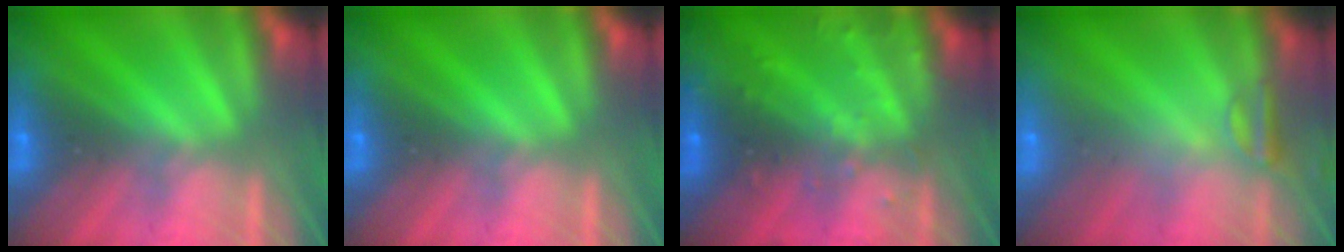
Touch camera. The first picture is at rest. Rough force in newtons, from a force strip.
{"total": 0.0}
{"total": 3.2}
{"total": 2.4}